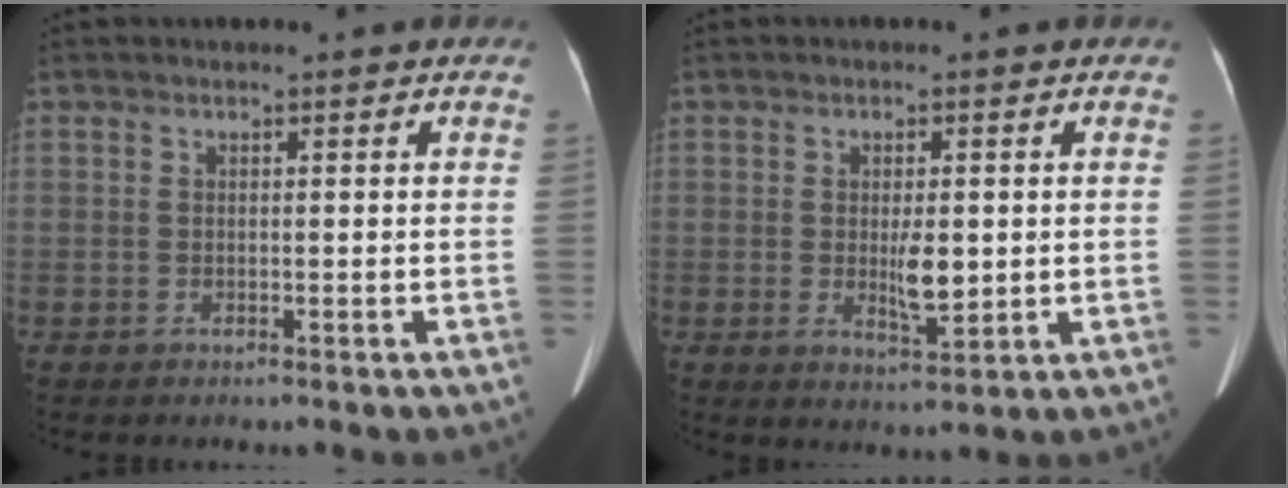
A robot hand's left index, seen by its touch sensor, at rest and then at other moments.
{"total": 4.3, "force": [-0.1, 1.4, 4.1], "torque": [-0.071, -0.008, 0.001]}